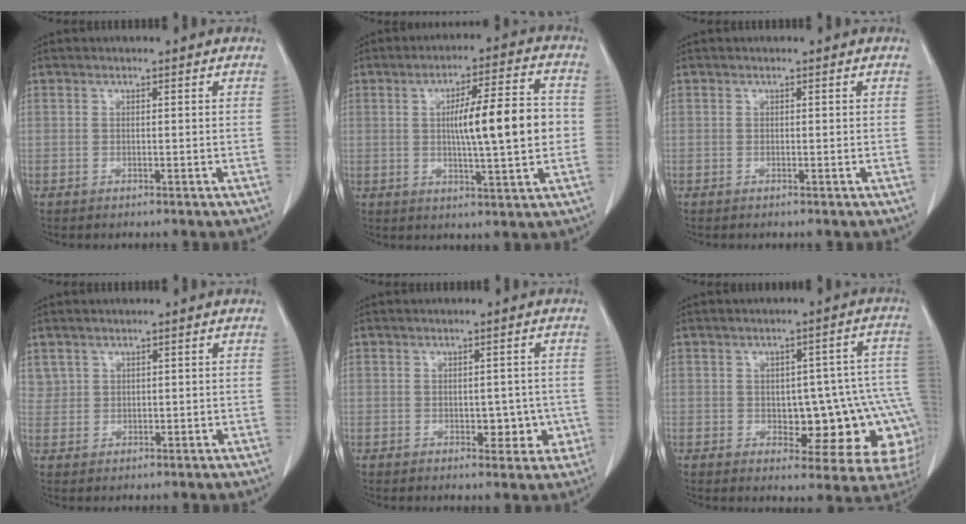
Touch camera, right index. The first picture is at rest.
{"total": 11.9, "force": [0.2, 1.3, 11.9], "torque": [-0.183, 0.015, 0.002]}
{"total": 0.0}
{"total": 1.8, "force": [1.0, 1.5, 0.1], "torque": [0.008, 0.007, 0.016]}
{"total": 4.2, "force": [-0.9, 2.7, 3.0], "torque": [-0.021, 0.009, -0.005]}
{"total": 15.4, "force": [-2.9, 6.6, 13.6], "torque": [-0.098, 0.036, -0.019]}